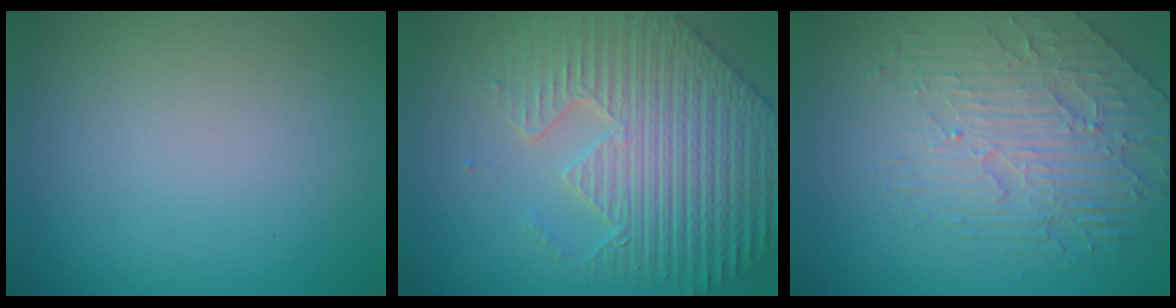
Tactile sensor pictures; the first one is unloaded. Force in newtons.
{"total": 8.4, "press": 6.5, "slide": 5.3}
{"total": 4.2, "press": 3.8, "slide": 1.7}